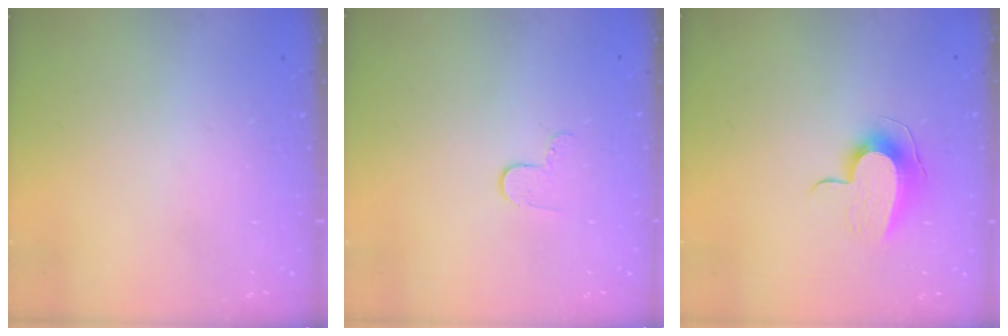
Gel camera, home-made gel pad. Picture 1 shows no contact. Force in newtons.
{"total": 4.7, "press": 4.6, "slide": 0.5}
{"total": 9.4, "press": 9.4, "slide": 0.3}